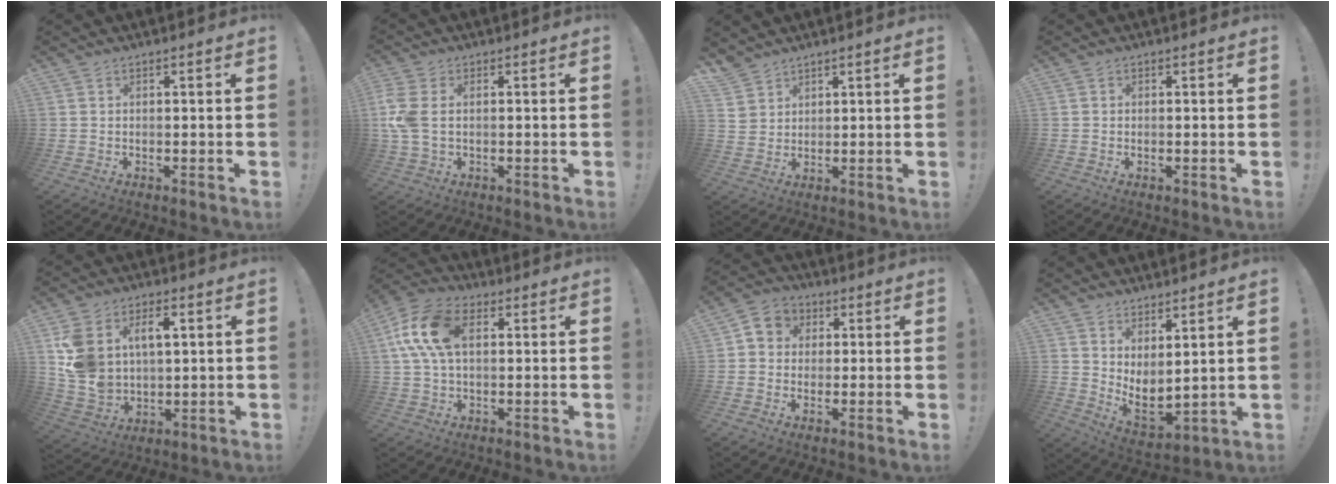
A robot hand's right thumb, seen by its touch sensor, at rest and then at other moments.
{"total": 6.4, "force": [1.0, 4.0, 4.9], "torque": [-0.122, -0.001, 0.020]}
{"total": 4.3, "force": [3.4, 2.5, 0.7], "torque": [-0.015, -0.024, 0.066]}
{"total": 0.0}
{"total": 13.7, "force": [4.7, 9.6, 8.5], "torque": [-0.180, -0.016, 0.090]}
{"total": 14.8, "force": [3.4, 9.0, 11.2], "torque": [-0.219, 0.010, 0.064]}
{"total": 6.6, "force": [0.8, 6.1, 2.3], "torque": [-0.030, 0.009, 0.019]}
{"total": 6.1, "force": [3.0, 2.9, 4.5], "torque": [-0.055, -0.053, 0.066]}